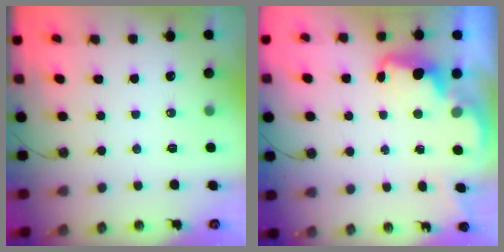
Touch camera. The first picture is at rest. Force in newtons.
{"total": 2.7, "press": 2.6, "slide": 0.7}